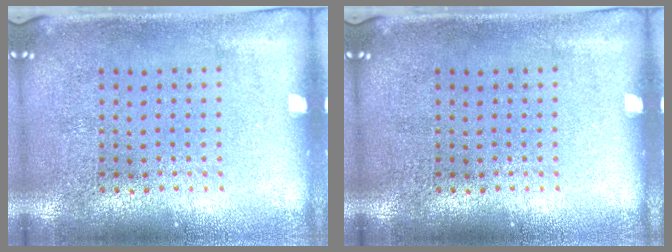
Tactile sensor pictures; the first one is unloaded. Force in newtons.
{"total": 0.0}